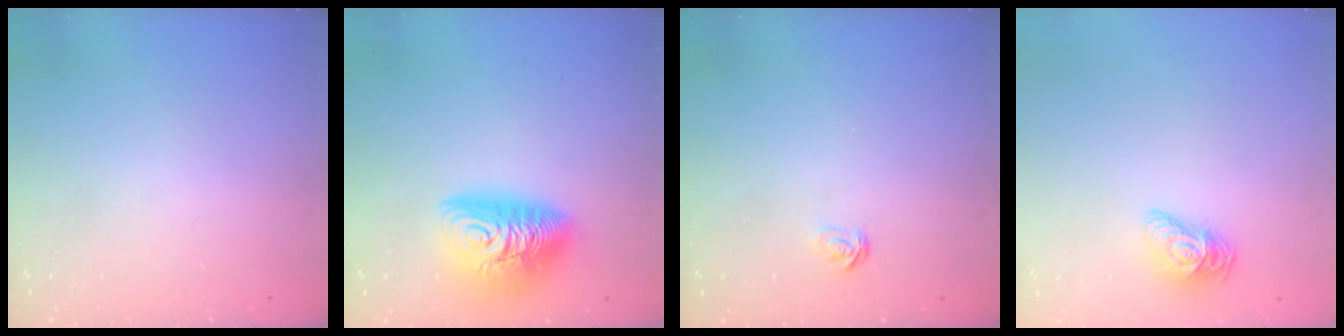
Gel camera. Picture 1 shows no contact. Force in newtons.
{"total": 12.9, "press": 12.9, "slide": 1.2}
{"total": 2.3, "press": 2.3, "slide": 0.2}
{"total": 10.0, "press": 10.0, "slide": 0.8}